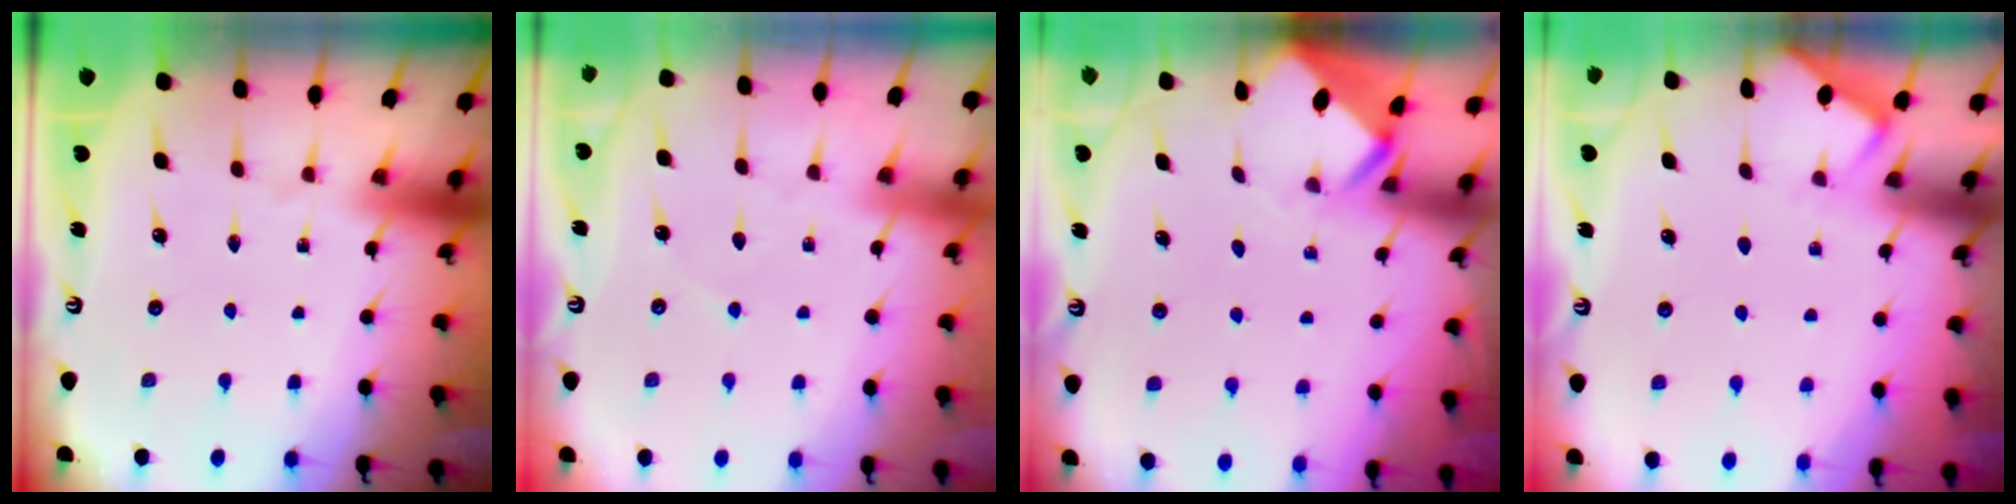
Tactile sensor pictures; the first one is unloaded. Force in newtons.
{"total": 1.8, "press": 1.8, "slide": 0.2}
{"total": 3.7, "press": 3.7, "slide": 0.2}
{"total": 3.9, "press": 3.9, "slide": 0.5}